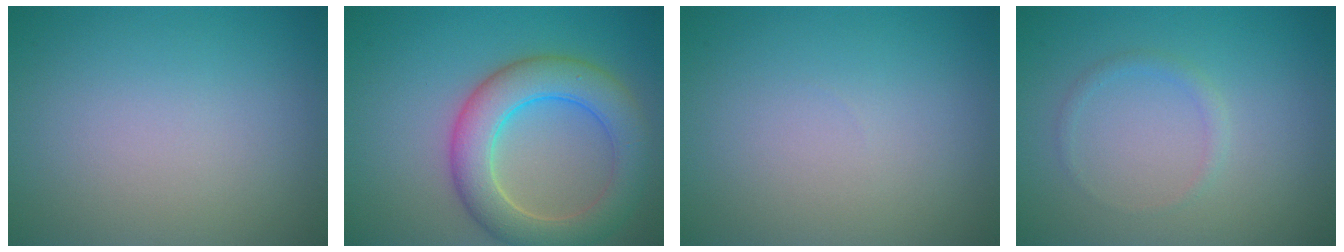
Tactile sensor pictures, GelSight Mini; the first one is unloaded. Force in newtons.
{"total": 6.8, "press": 6.8, "slide": 0.4}
{"total": 0.0}
{"total": 0.9, "press": 0.9, "slide": 0.1}